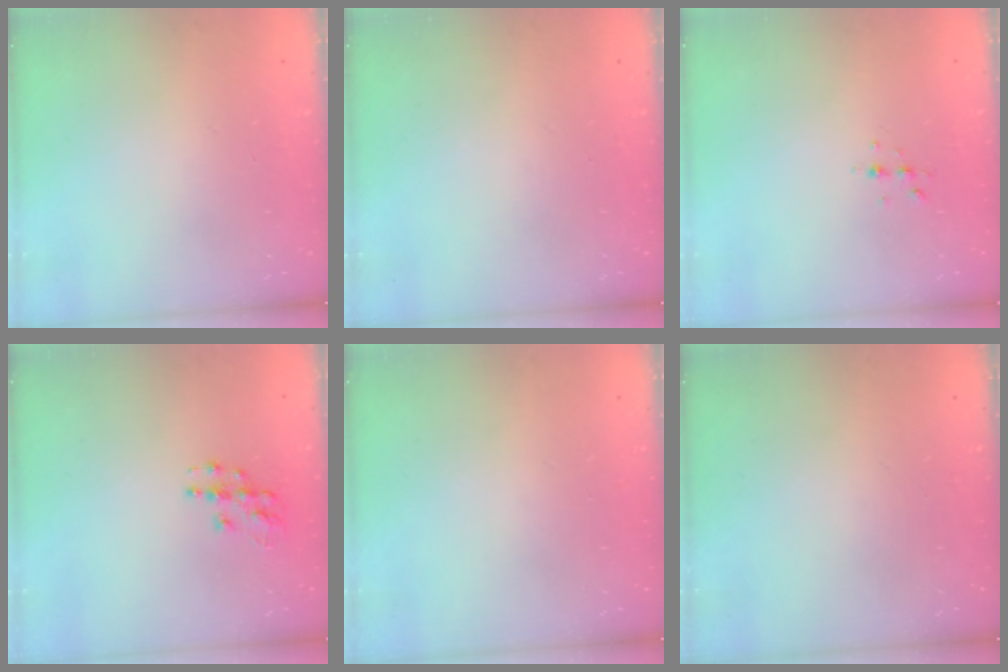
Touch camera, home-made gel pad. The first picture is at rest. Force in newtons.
{"total": 0.0}
{"total": 3.6, "press": 3.5, "slide": 0.7}
{"total": 8.2, "press": 8.2, "slide": 0.4}
{"total": 0.0}
{"total": 0.0}